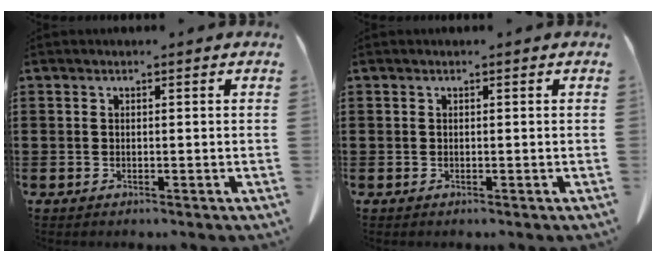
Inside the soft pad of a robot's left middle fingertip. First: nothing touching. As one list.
[{"total": 0.0}]